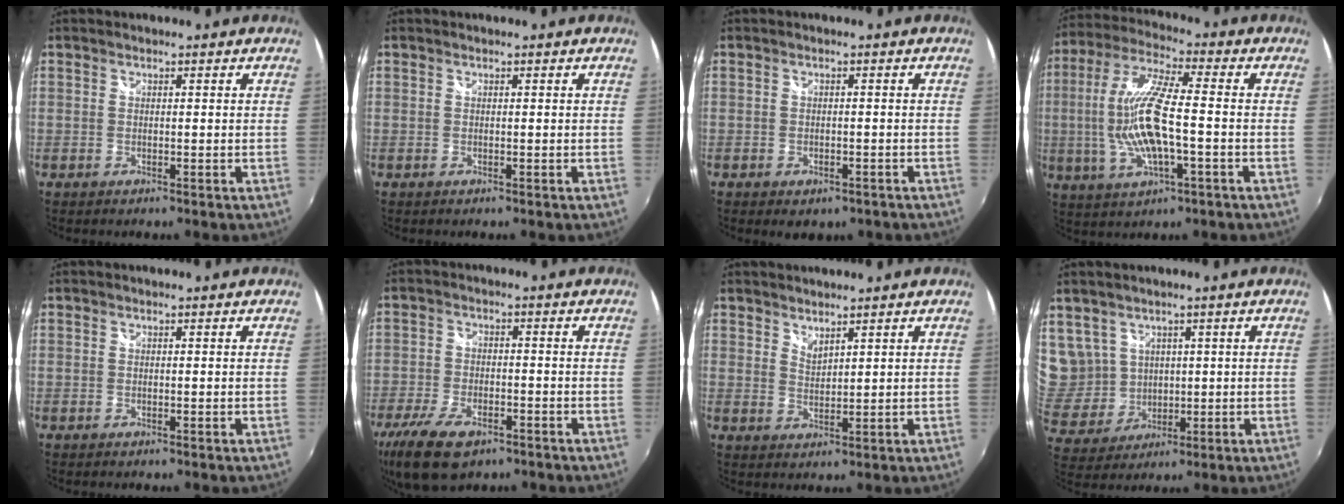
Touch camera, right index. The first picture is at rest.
{"total": 0.0}
{"total": 3.9, "force": [-2.3, 2.4, 2.0], "torque": [-0.041, -0.012, -0.024]}
{"total": 14.5, "force": [-2.1, 3.5, 13.9], "torque": [-0.278, -0.004, -0.037]}
{"total": 0.0}
{"total": 13.5, "force": [-8.6, 6.4, 8.3], "torque": [-0.202, -0.037, -0.154]}
{"total": 2.5, "force": [2.3, 0.6, 0.7], "torque": [-0.010, -0.001, 0.041]}
{"total": 10.5, "force": [4.8, 8.8, 3.2], "torque": [-0.079, 0.014, 0.122]}